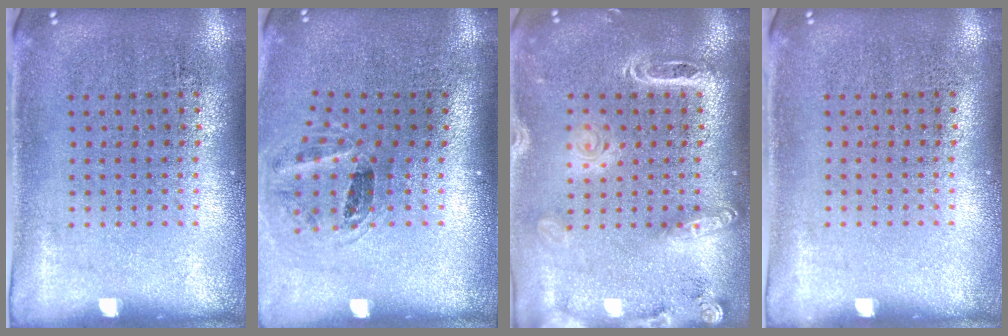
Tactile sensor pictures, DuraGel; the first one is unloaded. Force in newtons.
{"total": 1.2, "press": 1.0, "slide": 0.6}
{"total": 1.9, "press": 1.6, "slide": 1.0}
{"total": 0.0}